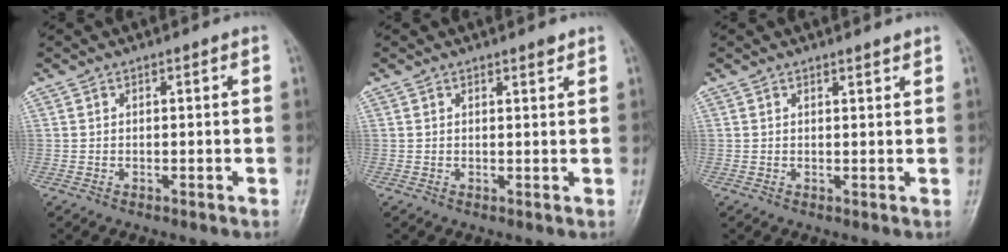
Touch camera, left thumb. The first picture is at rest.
{"total": 1.2, "force": [1.0, 0.3, 0.6], "torque": [-0.008, -0.008, 0.015]}
{"total": 1.1, "force": [1.0, 0.1, 0.4], "torque": [-0.004, -0.009, 0.016]}